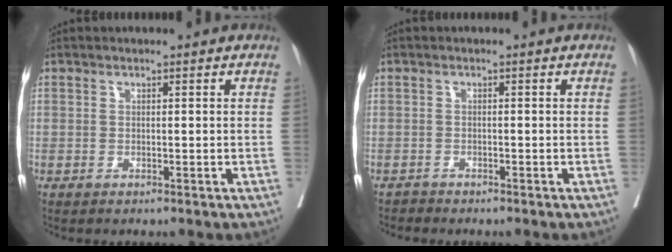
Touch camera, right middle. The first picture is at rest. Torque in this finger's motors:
{"motor_torque": [0.19, -0.15, 0.00, 0.00]}